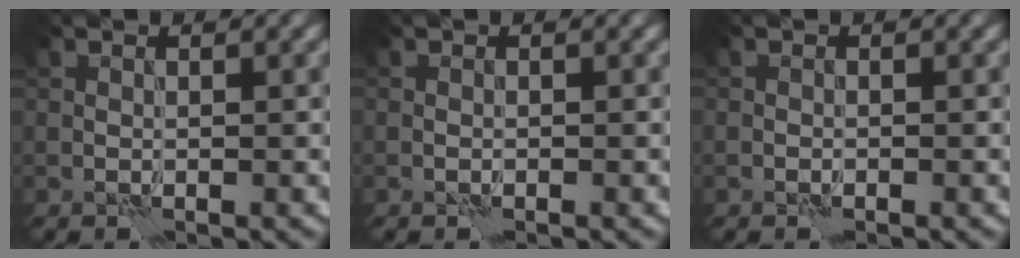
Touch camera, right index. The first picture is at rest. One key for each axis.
{"total": 0.0}
{"total": 0.0}